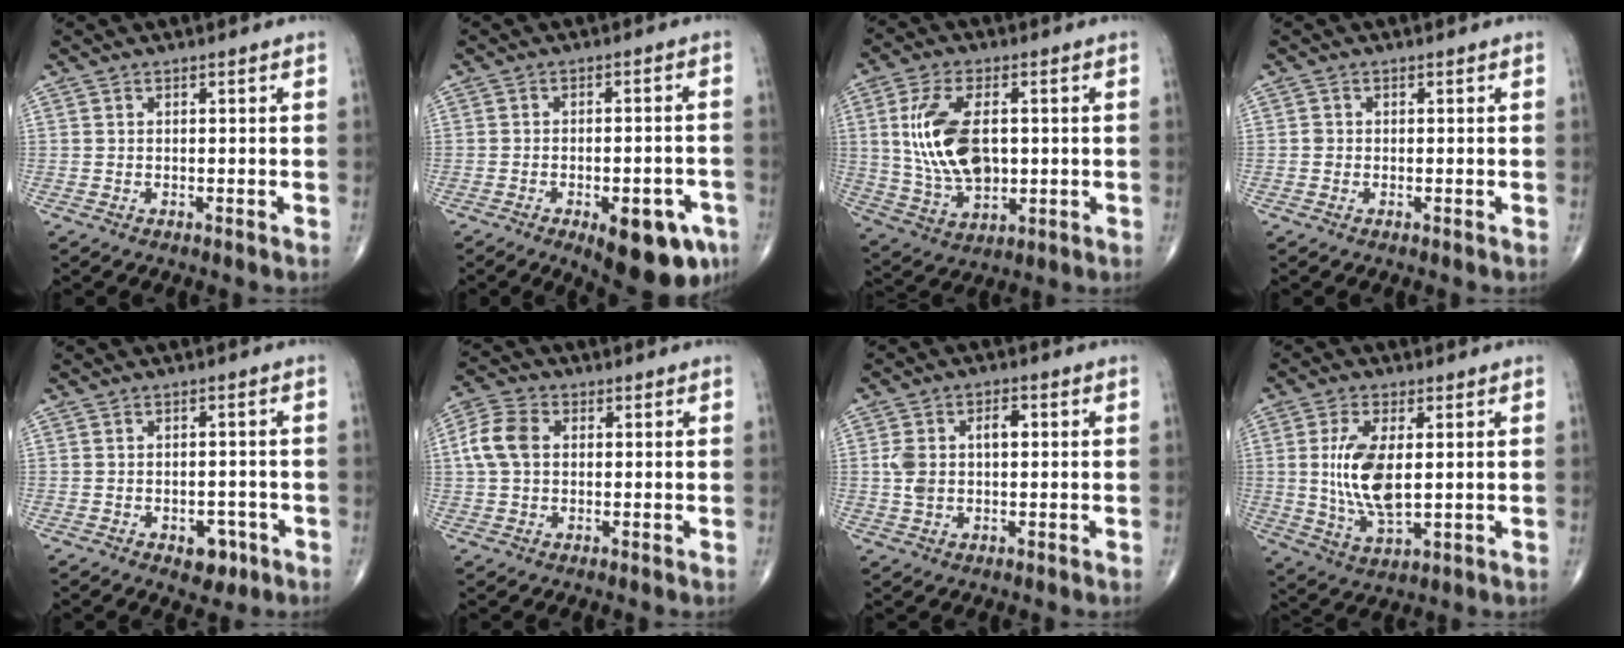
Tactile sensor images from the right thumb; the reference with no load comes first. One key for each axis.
{"total": 12.9, "fx": -6.4, "fy": 5.1, "fz": 10.0, "tx": -0.098, "ty": 0.020, "tz": -0.075}
{"total": 14.8, "fx": 1.7, "fy": 8.3, "fz": 12.1, "tx": -0.230, "ty": -0.005, "tz": 0.041}
{"total": 0.7, "fx": -0.1, "fy": 0.7, "fz": 0.1, "tx": 0.002, "ty": 0.003, "tz": -0.003}
{"total": 5.0, "fx": -2.4, "fy": 3.1, "fz": 3.2, "tx": -0.020, "ty": 0.012, "tz": -0.025}
{"total": 7.0, "fx": 0.9, "fy": 5.0, "fz": 4.8, "tx": -0.103, "ty": 0.017, "tz": 0.012}
{"total": 6.7, "fx": 0.7, "fy": 4.1, "fz": 5.3, "tx": -0.100, "ty": 0.022, "tz": 0.016}
{"total": 11.4, "fx": 1.1, "fy": 5.1, "fz": 10.1, "tx": -0.201, "ty": -0.015, "tz": 0.029}